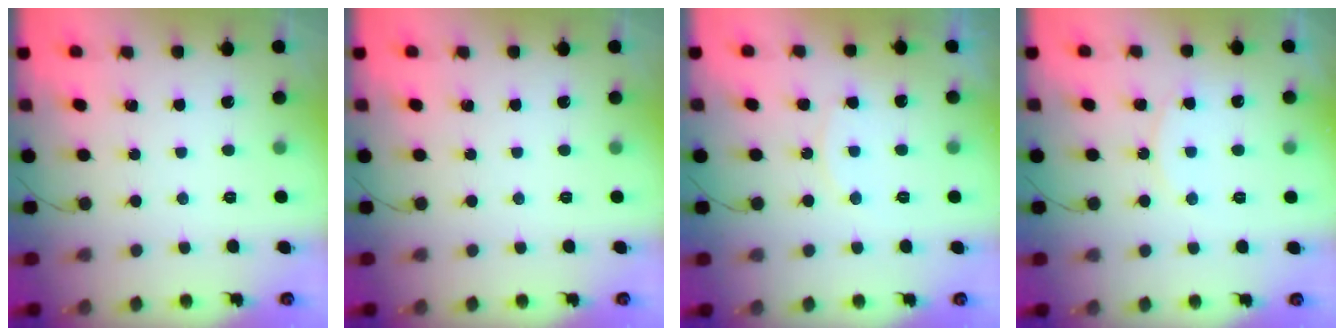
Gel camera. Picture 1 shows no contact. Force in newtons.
{"total": 0.0}
{"total": 6.4, "press": 6.4, "slide": 0.7}
{"total": 6.6, "press": 6.6, "slide": 0.7}